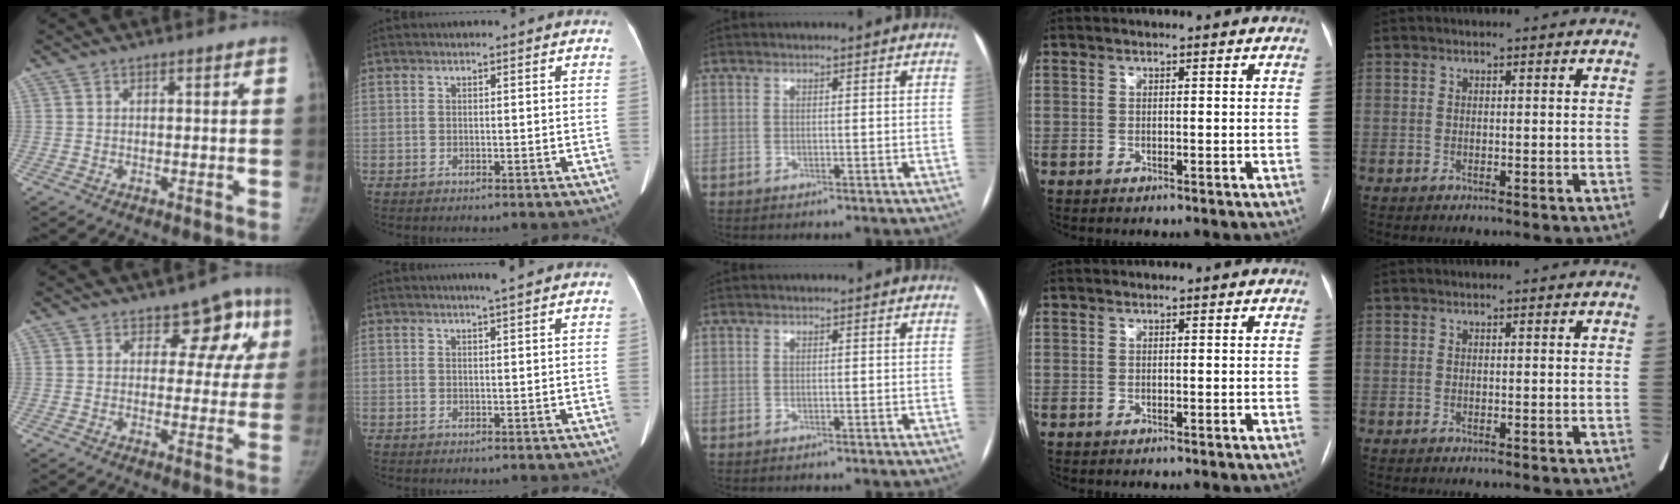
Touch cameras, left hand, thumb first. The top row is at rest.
{"thumb": {"total": 8.6, "force": [3.7, 5.8, 5.0], "torque": [-0.002, -0.006, 0.040]}, "index": {"total": 2.8, "force": [2.3, -0.3, 1.6], "torque": [-0.024, 0.007, 0.033]}}